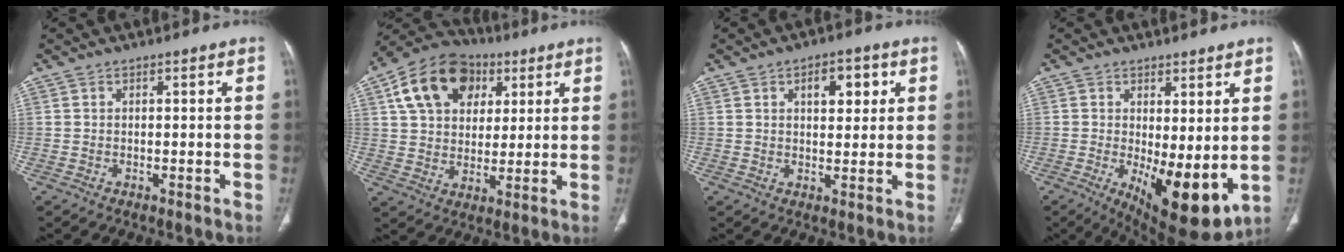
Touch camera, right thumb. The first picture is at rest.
{"total": 16.6, "force": [6.4, 12.0, 9.6], "torque": [-0.145, 0.003, 0.104]}
{"total": 6.5, "force": [2.6, 3.5, 4.9], "torque": [-0.045, -0.006, 0.037]}
{"total": 11.6, "force": [-1.1, 4.4, 10.7], "torque": [-0.156, -0.030, -0.002]}